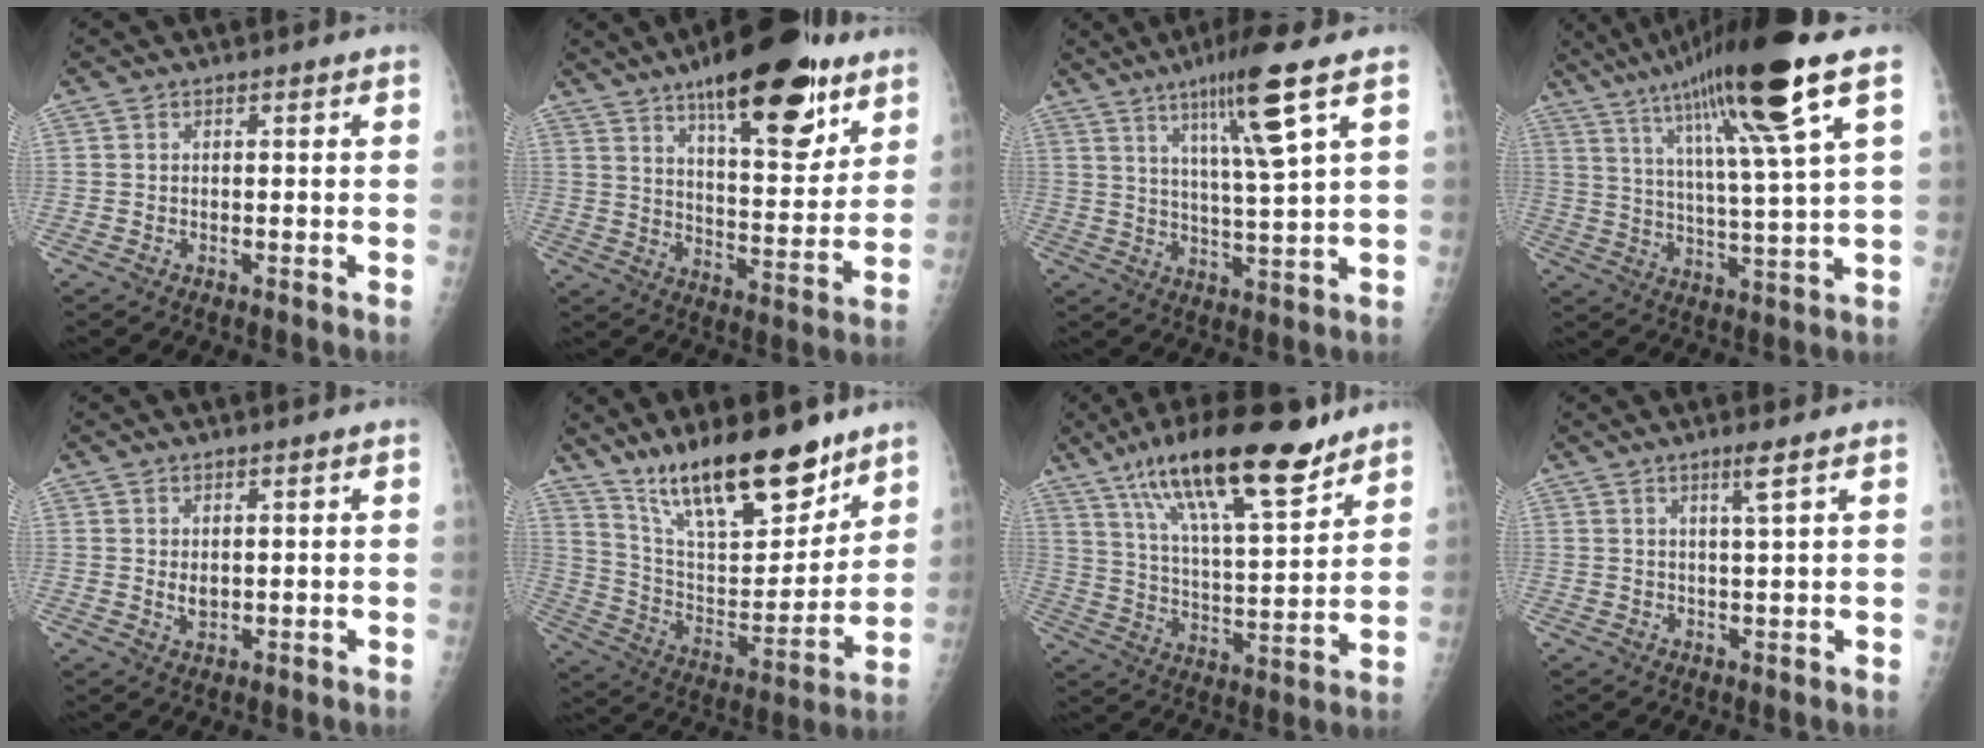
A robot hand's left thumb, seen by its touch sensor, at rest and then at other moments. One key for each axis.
{"total": 22.1, "fx": 13.5, "fy": 7.5, "fz": 15.8, "tx": -0.195, "ty": -0.065, "tz": 0.207}
{"total": 13.2, "fx": 7.0, "fy": 0.2, "fz": 11.2, "tx": -0.194, "ty": -0.035, "tz": 0.122}
{"total": 20.8, "fx": 11.3, "fy": 1.0, "fz": 17.5, "tx": -0.286, "ty": -0.029, "tz": 0.186}
{"total": 2.8, "fx": 1.0, "fy": 1.3, "fz": 2.3, "tx": -0.032, "ty": -0.012, "tz": 0.021}
{"total": 22.2, "fx": 16.3, "fy": 7.0, "fz": 13.4, "tx": -0.181, "ty": -0.085, "tz": 0.284}
{"total": 21.6, "fx": 14.7, "fy": 5.7, "fz": 14.8, "tx": -0.229, "ty": -0.057, "tz": 0.249}
{"total": 3.3, "fx": 1.9, "fy": -0.4, "fz": 2.7, "tx": -0.053, "ty": -0.015, "tz": 0.037}